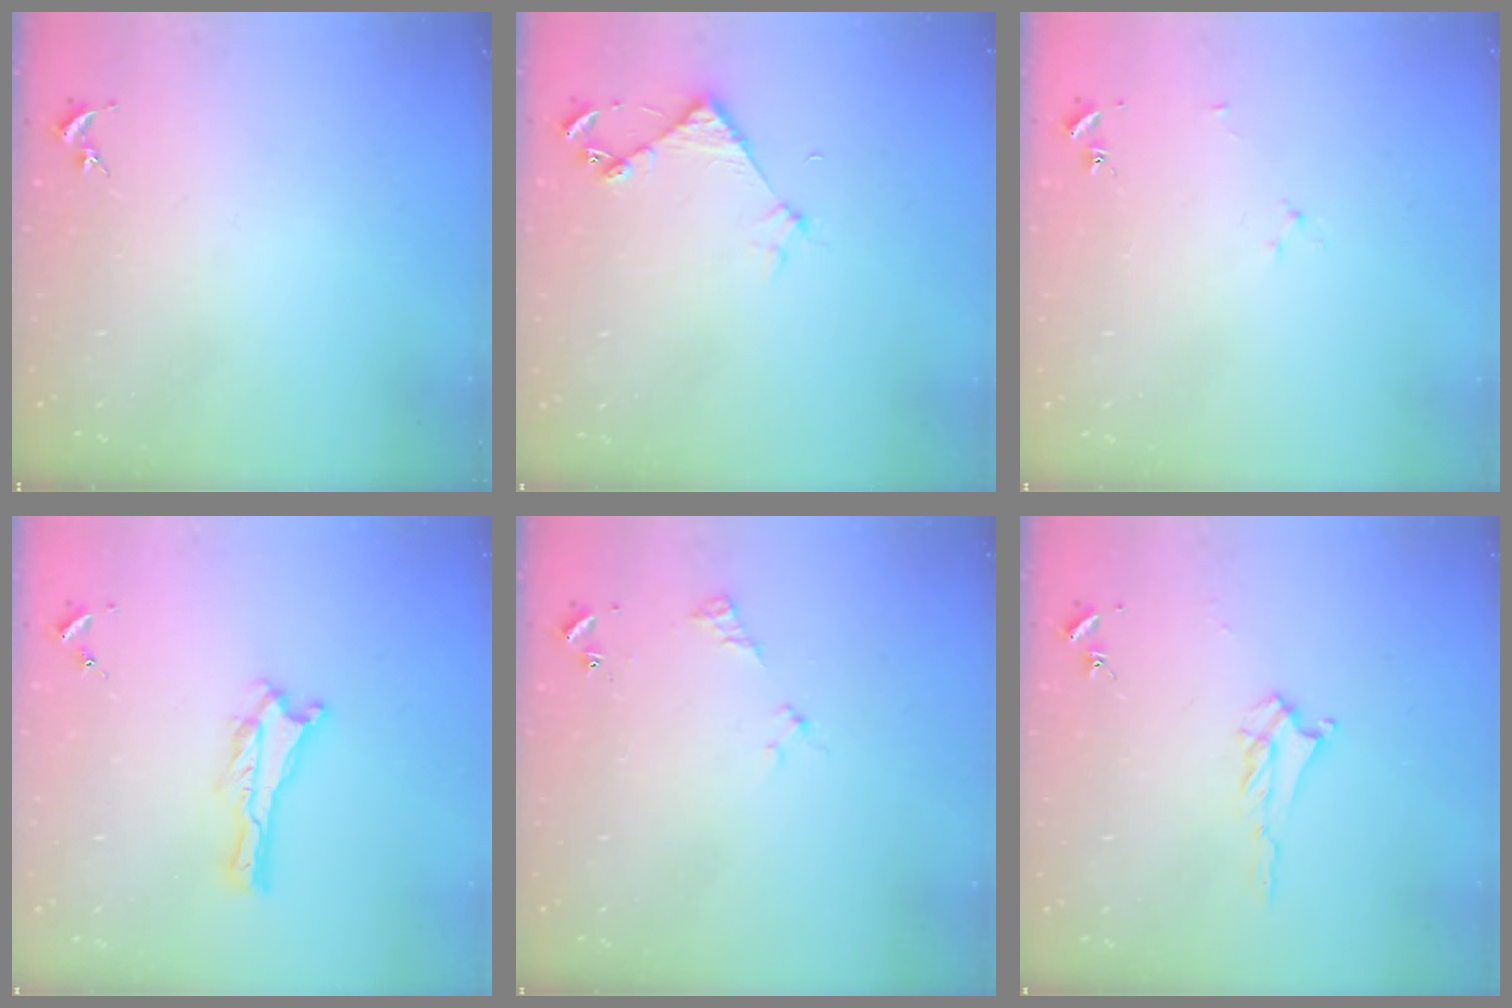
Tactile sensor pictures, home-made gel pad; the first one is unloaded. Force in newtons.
{"total": 3.7, "press": 3.7, "slide": 0.3}
{"total": 1.9, "press": 1.9, "slide": 0.3}
{"total": 0.0}
{"total": 2.5, "press": 2.5, "slide": 0.3}
{"total": 2.4, "press": 2.4, "slide": 0.4}